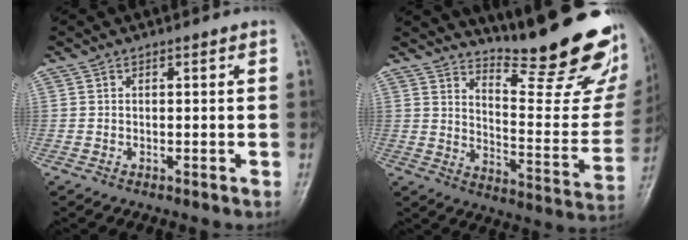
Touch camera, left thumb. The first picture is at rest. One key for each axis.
{"total": 24.8, "fx": 19.5, "fy": 4.9, "fz": 14.4, "tx": -0.173, "ty": -0.152, "tz": 0.267}